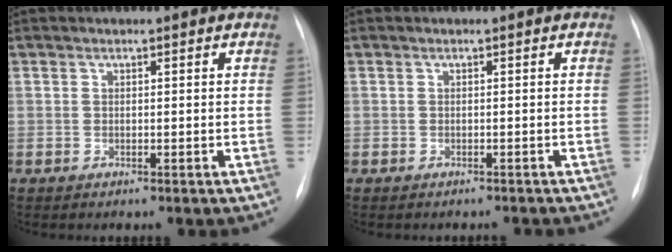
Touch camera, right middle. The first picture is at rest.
{"total": 3.7, "force": [-3.4, 1.0, 1.0], "torque": [-0.010, 0.000, -0.039]}